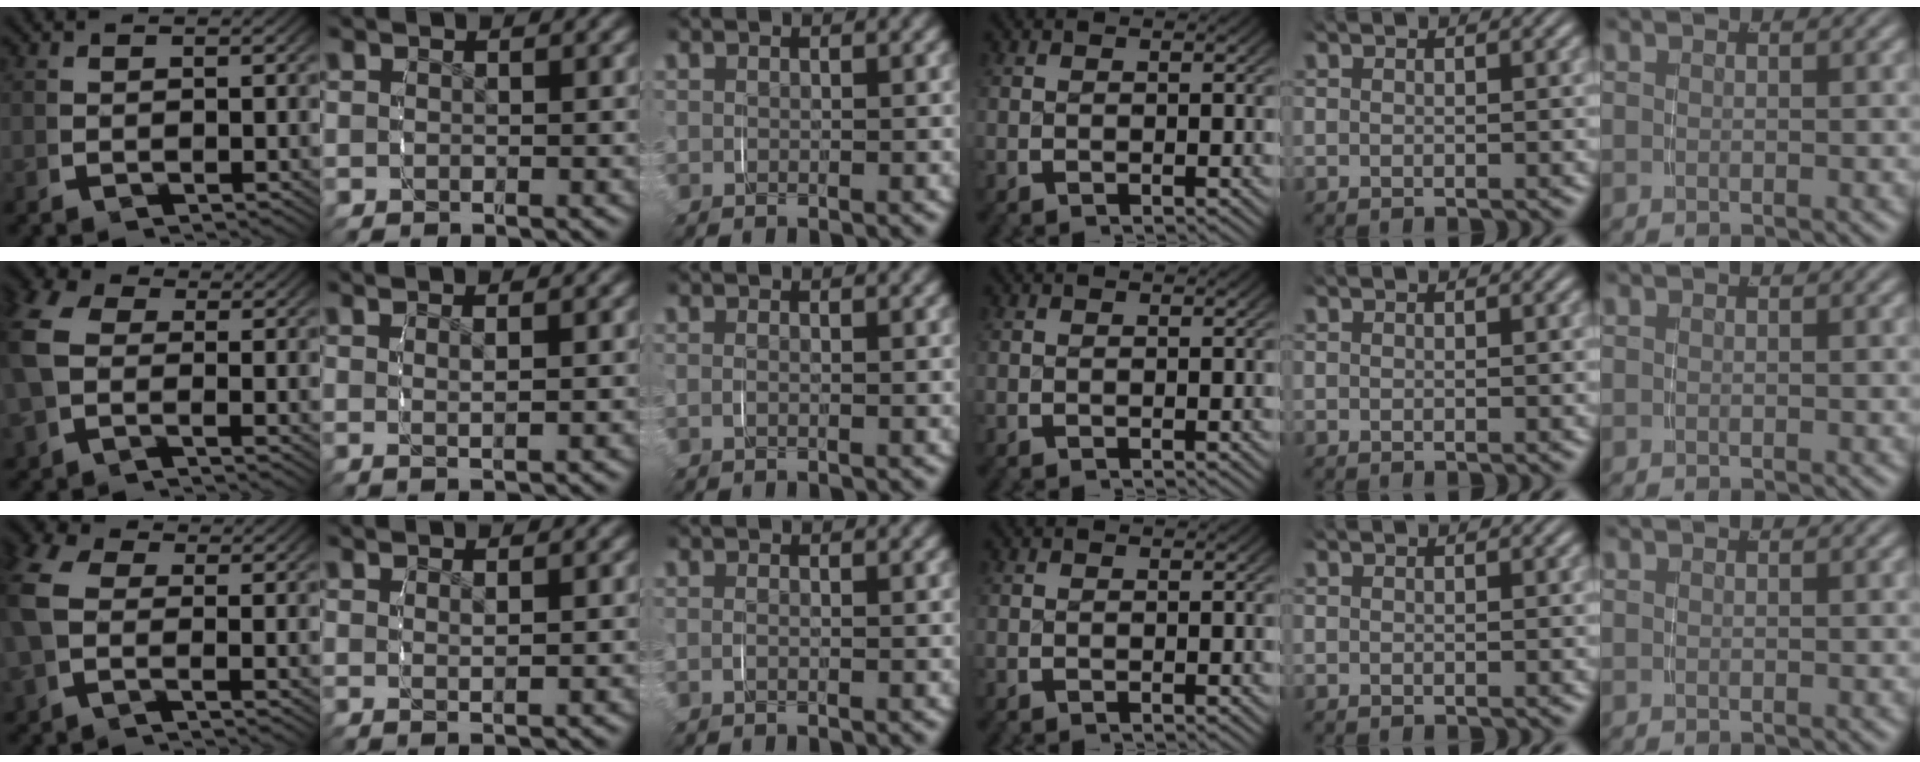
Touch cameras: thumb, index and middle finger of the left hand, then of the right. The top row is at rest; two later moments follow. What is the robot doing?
{"motion": "grasp_and_lifting", "object": "jacket"}